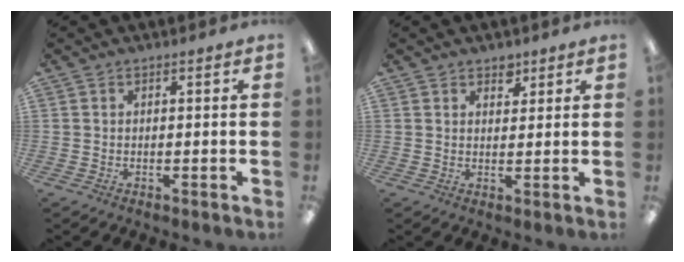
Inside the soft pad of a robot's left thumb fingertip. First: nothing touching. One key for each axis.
{"total": 3.1, "fx": 2.3, "fy": 1.8, "fz": 1.0, "tx": 0.010, "ty": -0.014, "tz": 0.035}